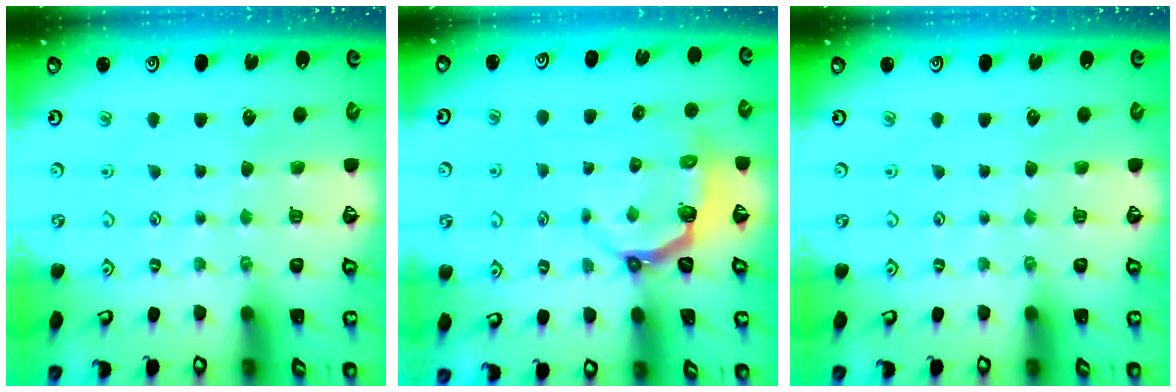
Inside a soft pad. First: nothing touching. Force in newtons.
{"total": 4.1, "press": 3.0, "slide": 2.9}
{"total": 0.0}